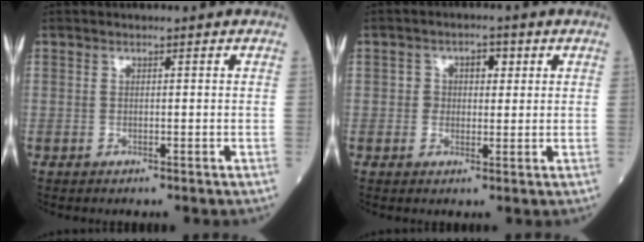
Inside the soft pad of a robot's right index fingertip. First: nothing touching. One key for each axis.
{"total": 3.6, "fx": 1.0, "fy": 2.6, "fz": 2.3, "tx": -0.030, "ty": 0.016, "tz": 0.015}